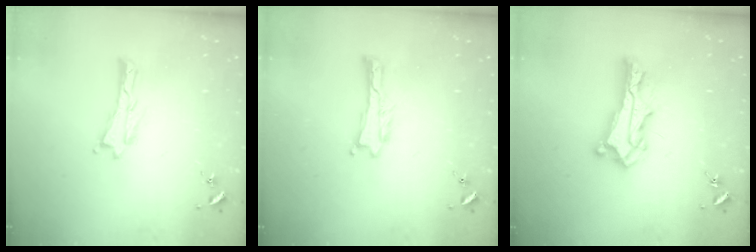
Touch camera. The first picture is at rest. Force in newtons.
{"total": 0.0}
{"total": 7.4, "press": 7.3, "slide": 0.6}